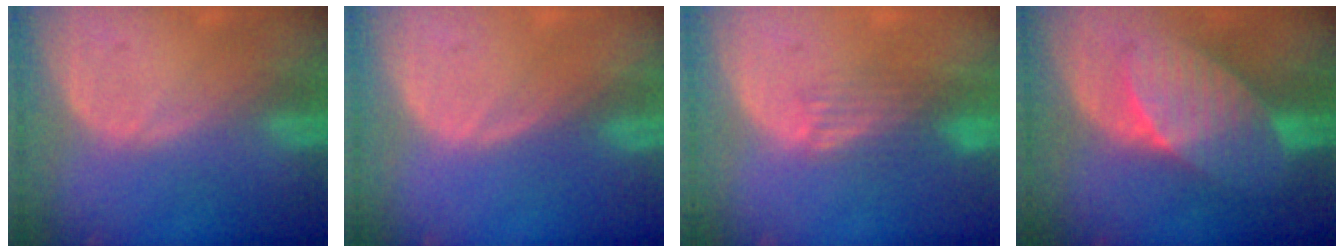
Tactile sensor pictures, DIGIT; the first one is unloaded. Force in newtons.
{"total": 0.0}
{"total": 4.0, "press": 3.3, "slide": 2.2}
{"total": 7.4, "press": 7.4, "slide": 0.5}